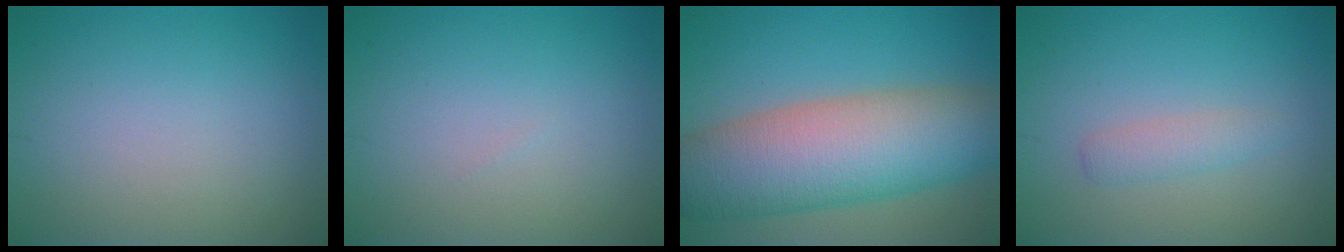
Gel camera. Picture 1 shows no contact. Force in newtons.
{"total": 0.0}
{"total": 11.7, "press": 11.7, "slide": 0.3}
{"total": 1.7, "press": 1.7, "slide": 0.1}